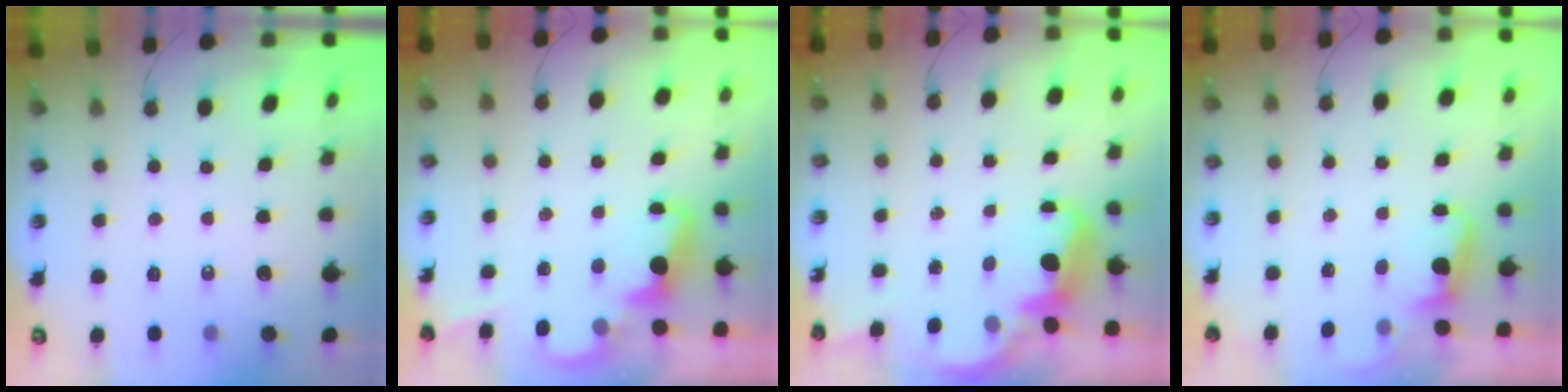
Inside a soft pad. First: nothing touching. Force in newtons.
{"total": 2.3, "press": 2.2, "slide": 0.5}
{"total": 2.7, "press": 2.6, "slide": 0.7}
{"total": 1.2, "press": 1.0, "slide": 0.7}